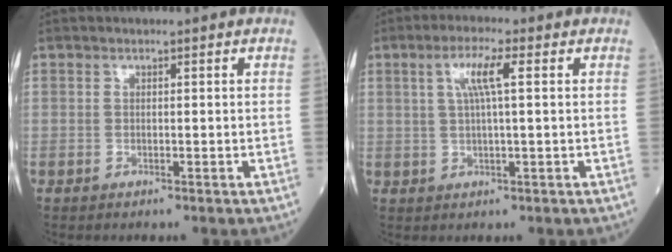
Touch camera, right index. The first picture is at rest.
{"total": 5.0, "force": [1.5, 0.1, 4.8], "torque": [-0.095, 0.009, 0.032]}